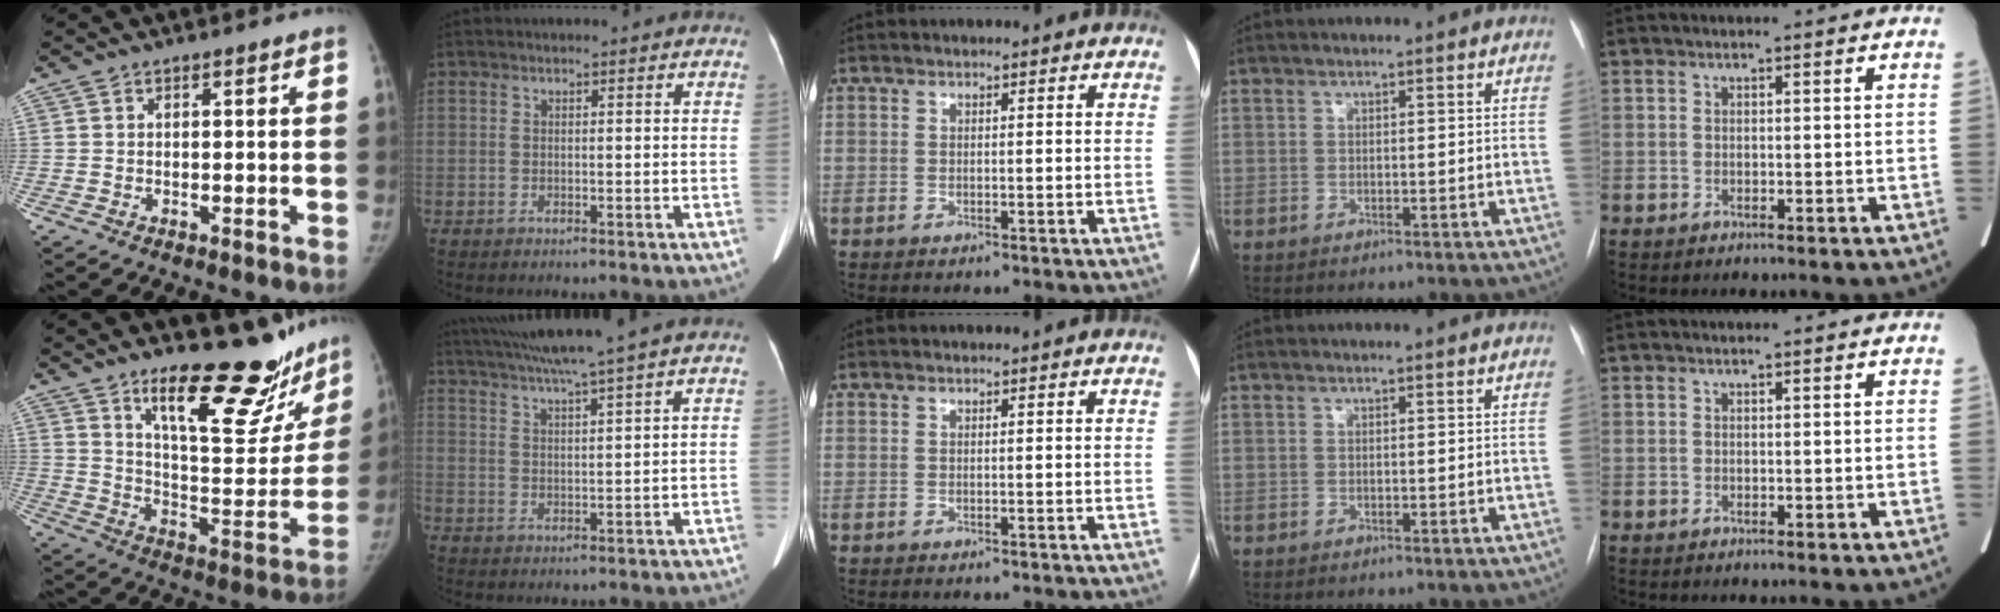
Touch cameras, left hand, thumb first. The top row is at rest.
{"thumb": {"total": 22.5, "force": [16.5, 7.5, 13.4], "torque": [-0.134, -0.114, 0.246]}, "index": {"total": 10.0, "force": [8.3, -2.3, 5.0], "torque": [-0.088, 0.007, 0.131]}}